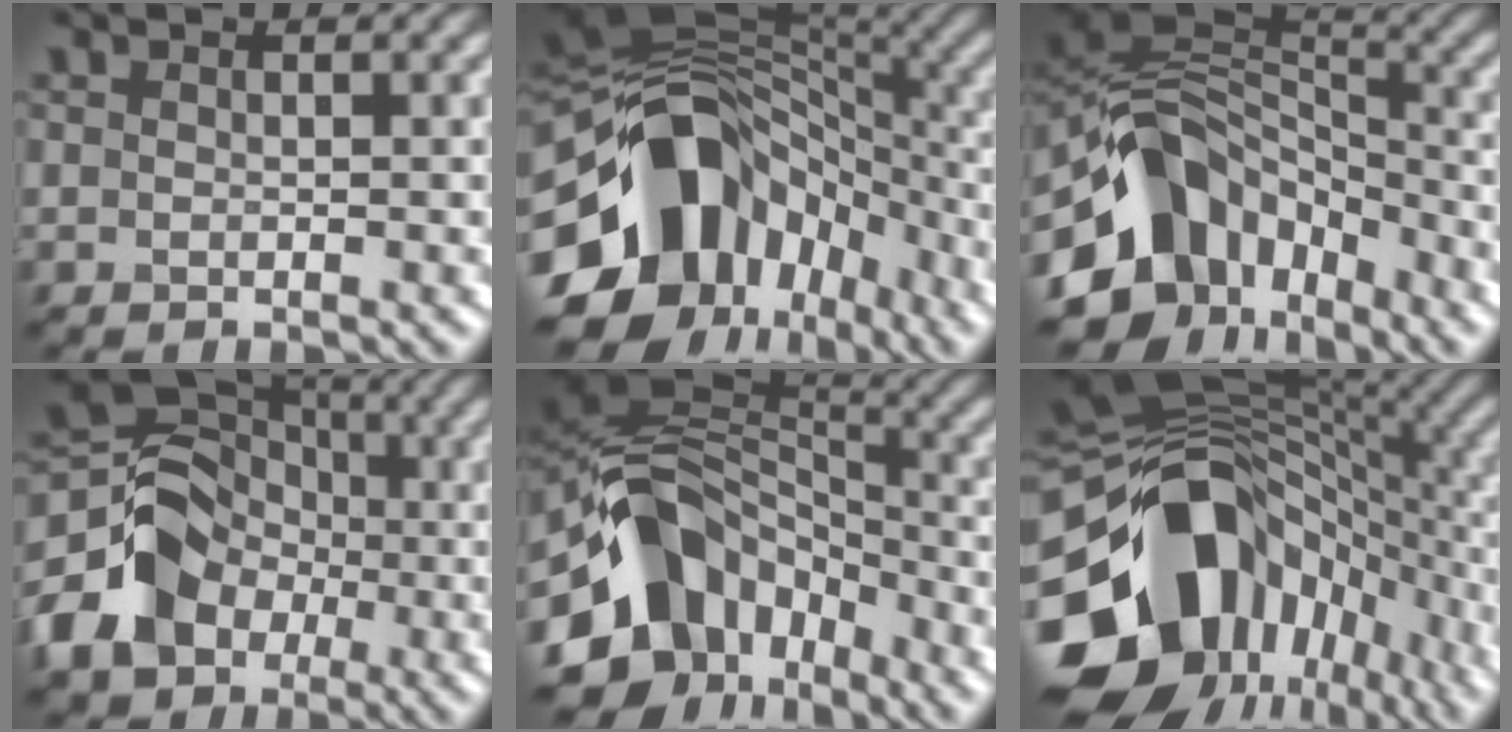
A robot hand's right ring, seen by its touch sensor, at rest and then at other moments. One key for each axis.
{"total": 15.5, "fx": -4.0, "fy": 11.4, "fz": 9.7, "tx": -0.167, "ty": -0.002, "tz": -0.068}
{"total": 11.0, "fx": -5.3, "fy": 7.6, "fz": 5.9, "tx": -0.097, "ty": 0.020, "tz": -0.118}
{"total": 9.1, "fx": -3.1, "fy": 7.4, "fz": 4.4, "tx": -0.071, "ty": 0.001, "tz": -0.061}
{"total": 11.7, "fx": -4.8, "fy": 8.6, "fz": 6.3, "tx": -0.115, "ty": 0.016, "tz": -0.107}
{"total": 16.7, "fx": -5.0, "fy": 12.0, "fz": 10.5, "tx": -0.208, "ty": -0.018, "tz": -0.081}